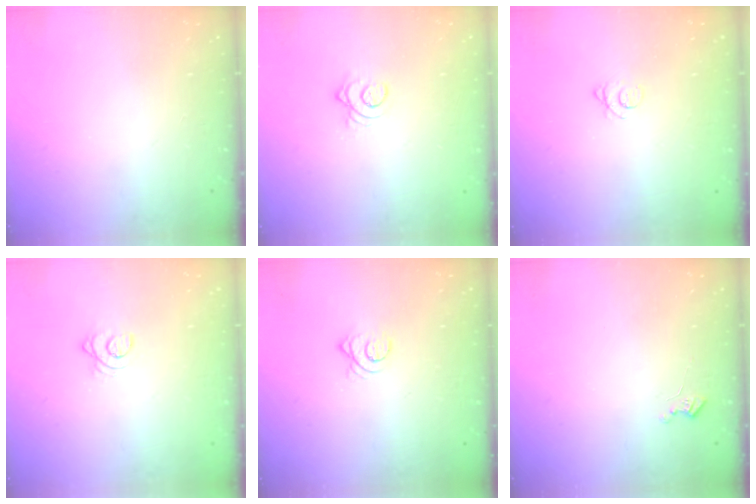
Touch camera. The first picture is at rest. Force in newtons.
{"total": 3.2, "press": 3.2, "slide": 0.1}
{"total": 2.5, "press": 2.5, "slide": 0.3}
{"total": 2.5, "press": 2.5, "slide": 0.3}
{"total": 3.5, "press": 3.5, "slide": 0.5}
{"total": 2.7, "press": 2.7, "slide": 0.3}